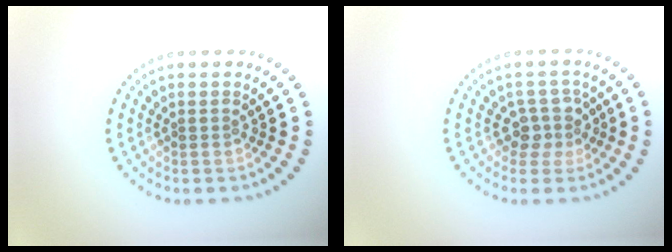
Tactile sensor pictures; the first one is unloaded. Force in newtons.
{"total": 2.3, "press": 1.9, "slide": 1.3}